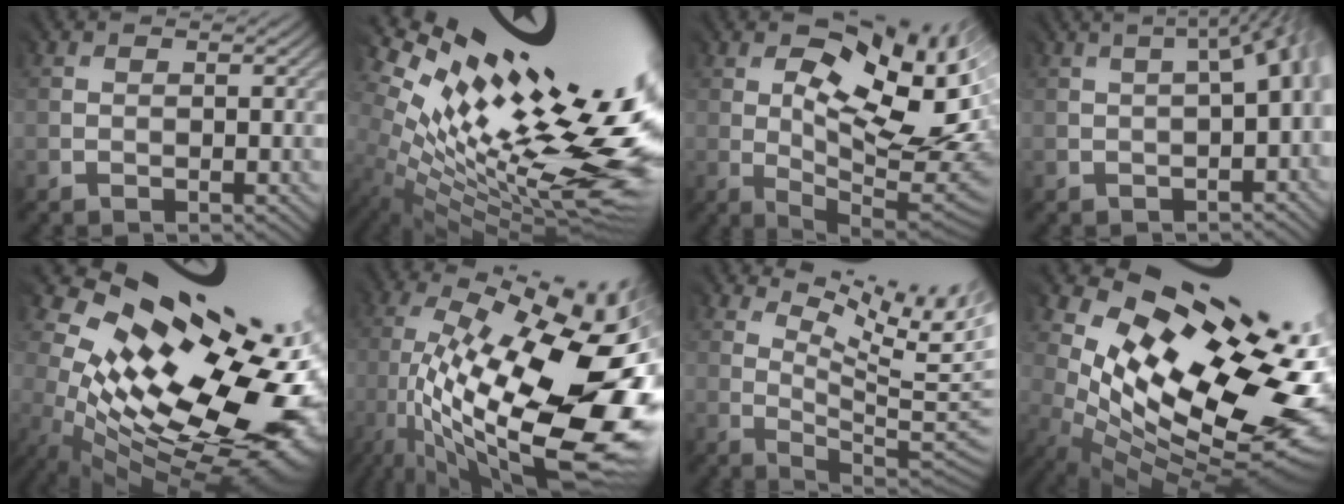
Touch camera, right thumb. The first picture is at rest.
{"total": 15.9, "force": [4.3, 5.9, 14.1], "torque": [-0.228, -0.005, 0.103]}
{"total": 14.6, "force": [1.9, 6.0, 13.2], "torque": [-0.212, 0.007, 0.041]}
{"total": 5.5, "force": [-1.1, 1.7, 5.1], "torque": [-0.030, 0.022, -0.022]}
{"total": 15.9, "force": [0.8, 8.3, 13.6], "torque": [-0.208, -0.034, 0.046]}
{"total": 19.1, "force": [-4.2, 7.1, 17.2], "torque": [-0.286, -0.028, -0.067]}
{"total": 10.9, "force": [6.9, 2.3, 8.1], "torque": [-0.134, -0.003, 0.109]}
{"total": 15.5, "force": [2.5, 7.8, 13.1], "torque": [-0.210, -0.029, 0.079]}